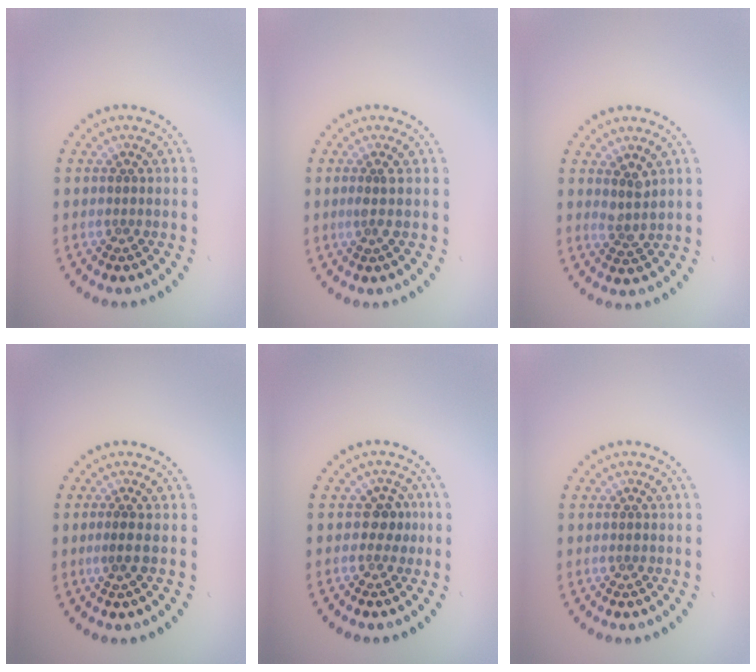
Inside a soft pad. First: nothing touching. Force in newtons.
{"total": 1.0, "press": 0.6, "slide": 0.8}
{"total": 1.8, "press": 1.4, "slide": 1.2}
{"total": 0.8, "press": 0.6, "slide": 0.6}
{"total": 1.6, "press": 1.4, "slide": 0.8}
{"total": 0.0}